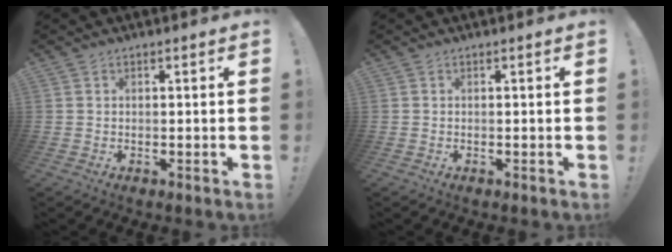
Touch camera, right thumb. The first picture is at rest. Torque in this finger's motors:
{"motor_torque": [0.00, 0.00, 0.00, 0.00, 0.00]}